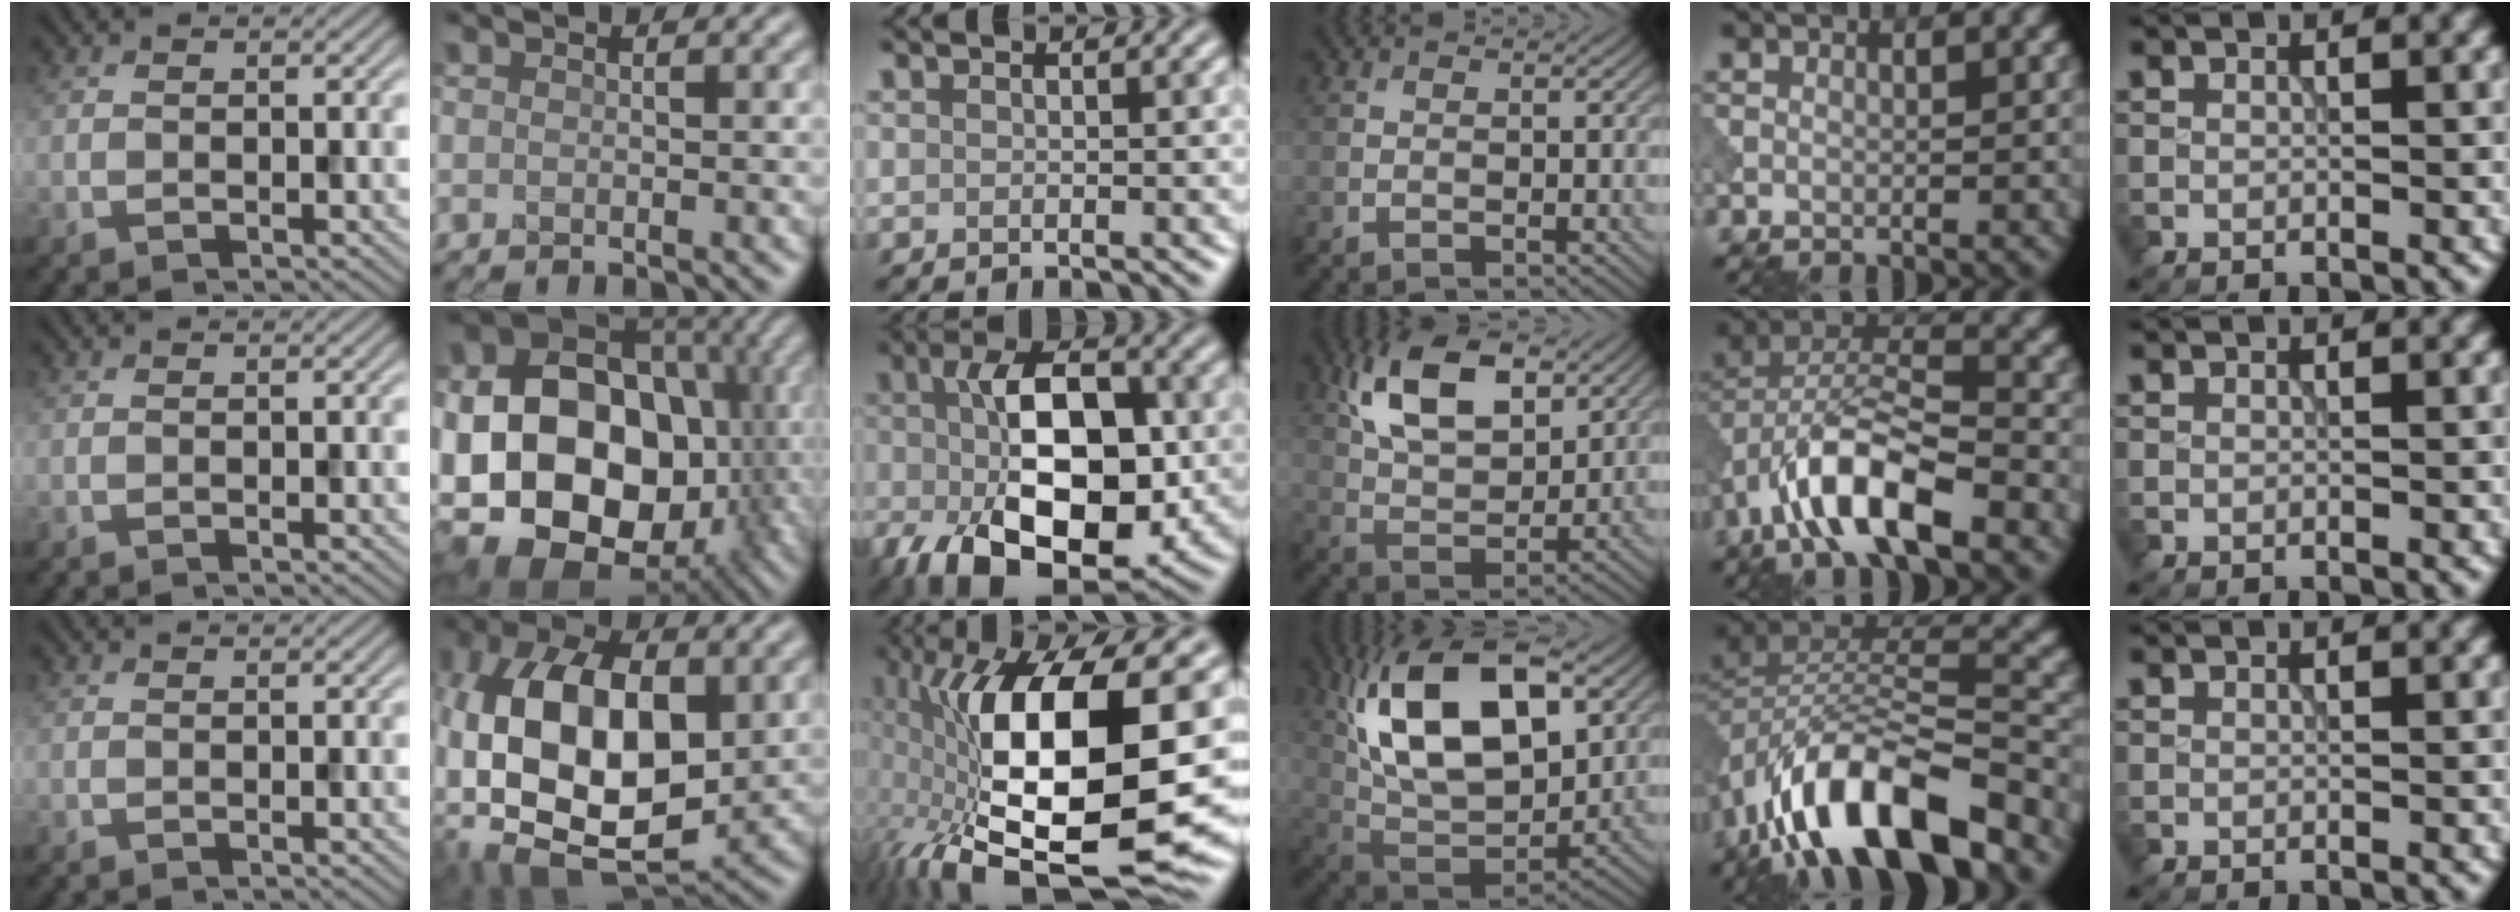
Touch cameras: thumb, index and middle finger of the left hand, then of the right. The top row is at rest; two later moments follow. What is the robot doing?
{"motion": "insert", "object": "peg toy"}